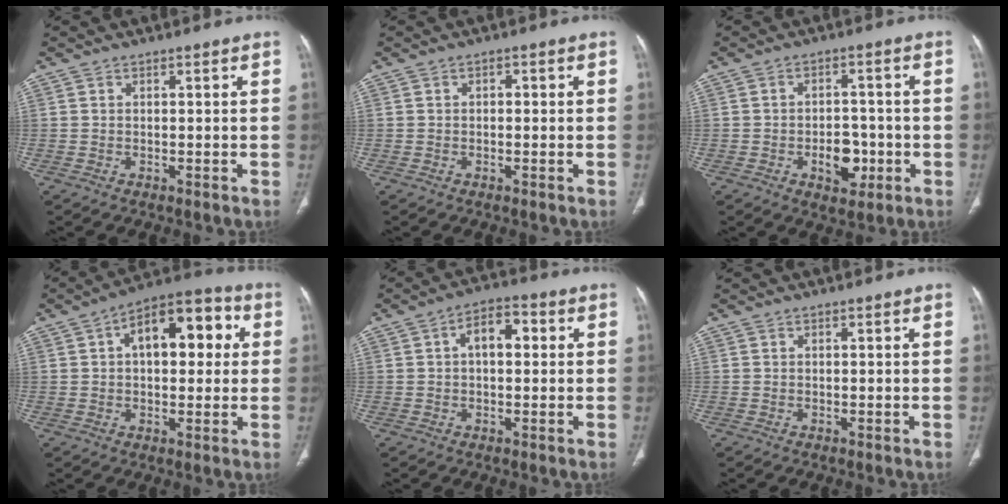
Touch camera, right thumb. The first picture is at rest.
{"total": 1.1, "force": [0.1, 0.7, 0.8], "torque": [-0.008, 0.004, -0.002]}
{"total": 7.0, "force": [-2.2, 4.6, 4.8], "torque": [-0.042, 0.015, -0.026]}
{"total": 14.9, "force": [3.4, 8.1, 12.0], "torque": [-0.140, 0.030, 0.045]}
{"total": 6.8, "force": [1.2, 3.9, 5.5], "torque": [-0.077, 0.023, 0.011]}
{"total": 0.0}